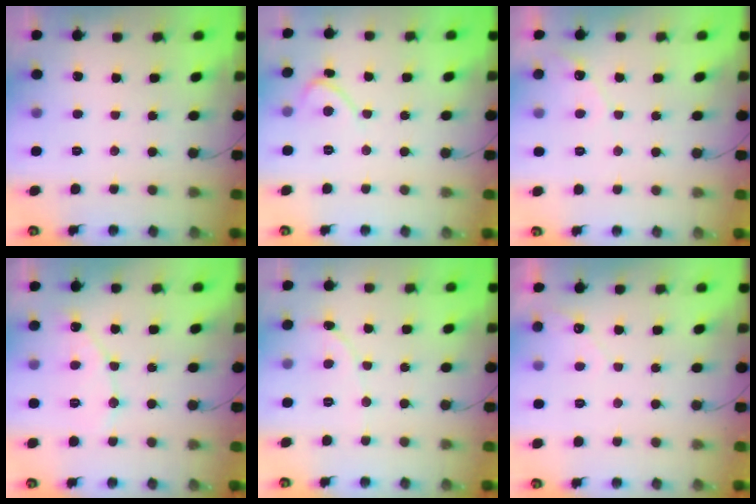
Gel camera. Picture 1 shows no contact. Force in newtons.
{"total": 2.2, "press": 2.2, "slide": 0.2}
{"total": 4.1, "press": 4.1, "slide": 0.3}
{"total": 7.1, "press": 7.1, "slide": 0.6}
{"total": 1.1, "press": 1.1, "slide": 0.1}
{"total": 2.5, "press": 2.5, "slide": 0.1}